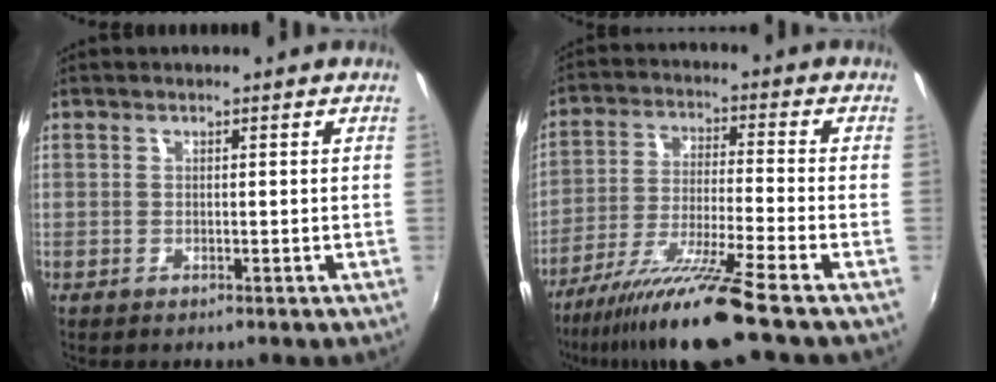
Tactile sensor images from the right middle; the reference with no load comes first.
{"total": 12.6, "force": [-10.0, -1.8, 7.4], "torque": [-0.150, -0.020, -0.180]}